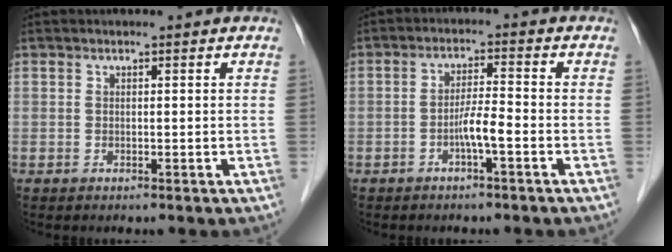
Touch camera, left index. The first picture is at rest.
{"total": 3.8, "force": [-1.7, 0.1, 3.4], "torque": [-0.064, 0.003, -0.033]}